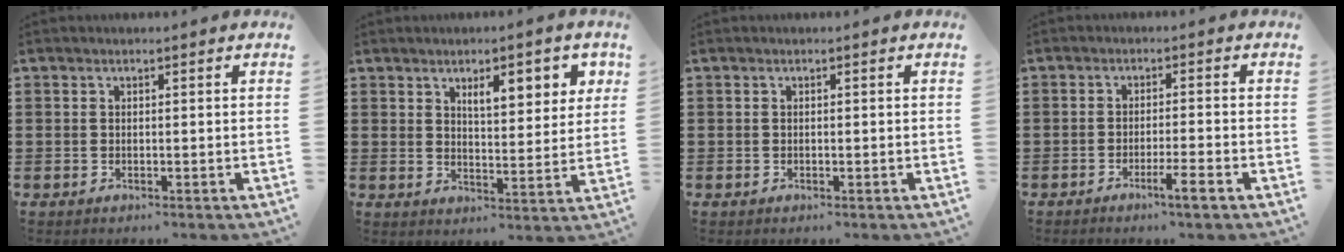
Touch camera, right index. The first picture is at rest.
{"total": 6.1, "force": [3.1, 2.2, 4.8], "torque": [-0.070, -0.003, 0.045]}
{"total": 0.0}
{"total": 3.4, "force": [-2.3, -0.2, 2.4], "torque": [-0.038, -0.004, -0.041]}